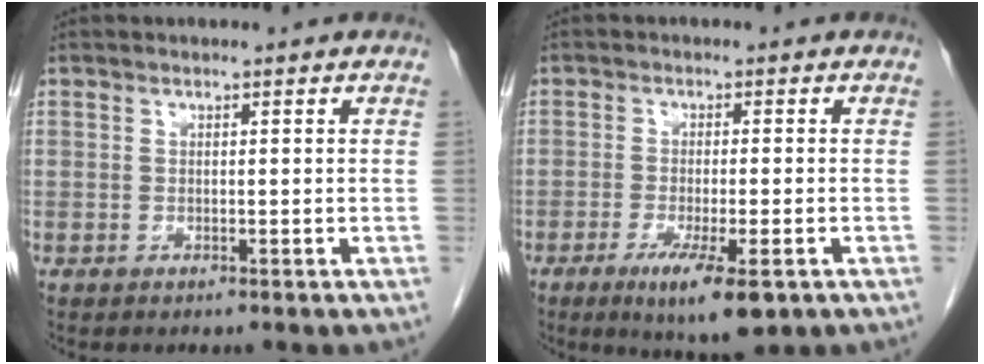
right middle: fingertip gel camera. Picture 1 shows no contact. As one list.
[{"total": 7.6, "force": [-4.0, 1.1, 6.3], "torque": [-0.106, -0.021, -0.060]}]